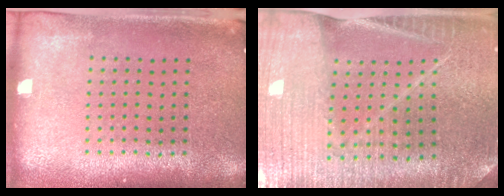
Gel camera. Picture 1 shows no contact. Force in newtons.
{"total": 3.1, "press": 3.1, "slide": 0.3}